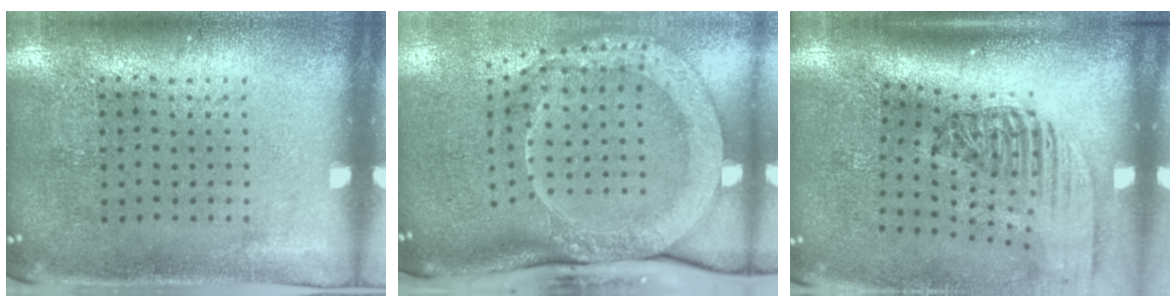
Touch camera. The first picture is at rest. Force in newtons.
{"total": 3.3, "press": 2.3, "slide": 2.3}
{"total": 2.4, "press": 1.7, "slide": 1.7}